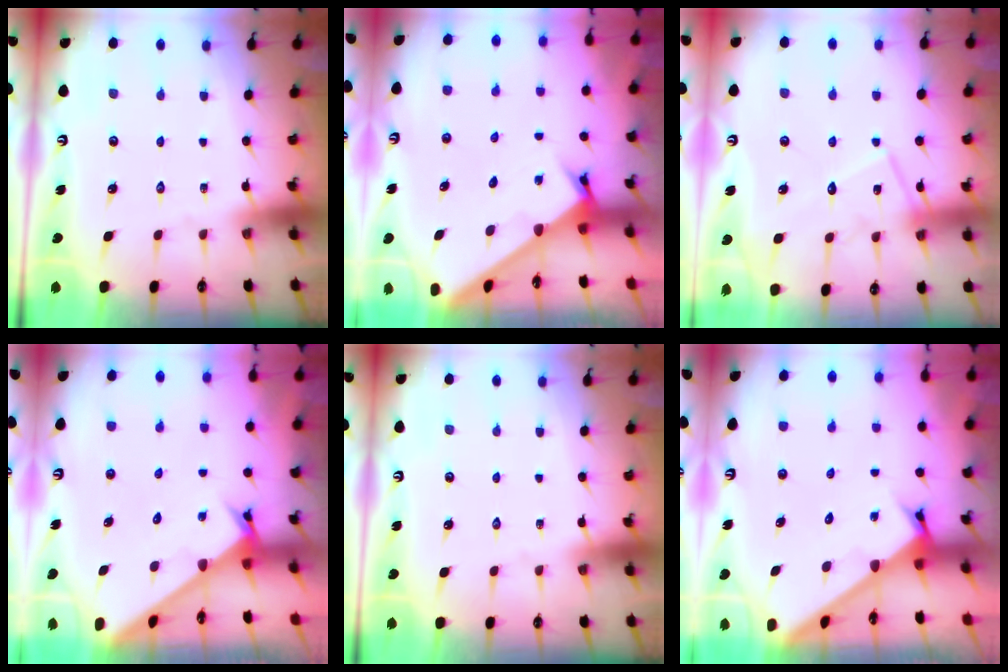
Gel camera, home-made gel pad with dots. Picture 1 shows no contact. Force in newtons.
{"total": 2.1, "press": 2.1, "slide": 0.2}
{"total": 12.6, "press": 12.6, "slide": 0.9}
{"total": 2.4, "press": 2.4, "slide": 0.1}
{"total": 0.0}
{"total": 2.6, "press": 2.6, "slide": 0.2}